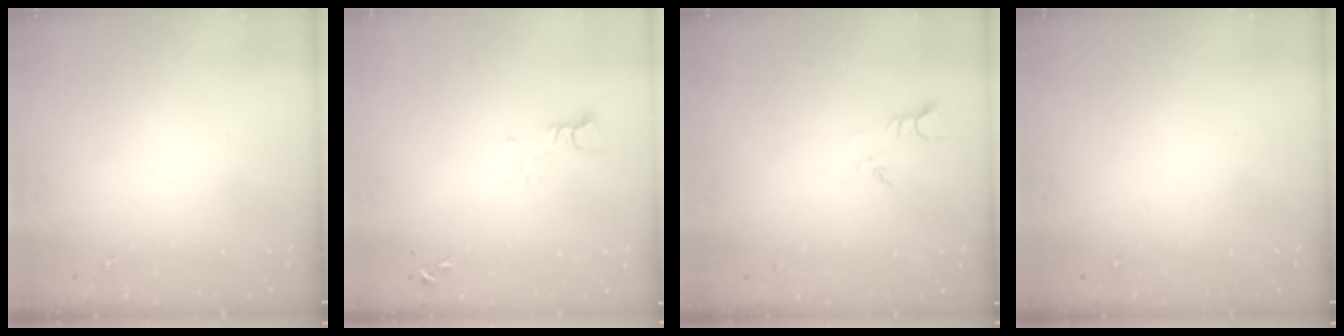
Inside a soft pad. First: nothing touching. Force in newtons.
{"total": 3.2, "press": 3.1, "slide": 0.4}
{"total": 2.7, "press": 2.7, "slide": 0.3}
{"total": 0.0}